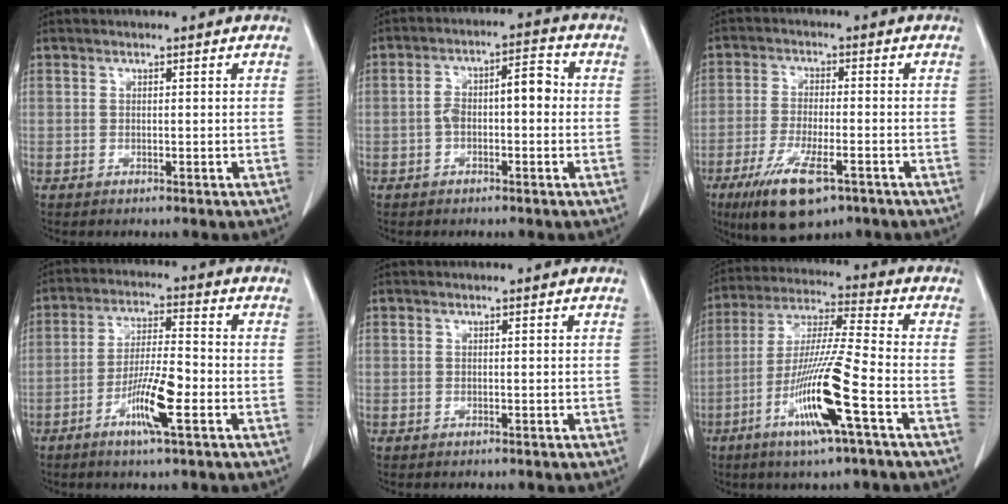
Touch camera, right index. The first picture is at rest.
{"total": 6.3, "force": [-0.4, 2.5, 5.8], "torque": [-0.104, 0.039, -0.007]}
{"total": 10.7, "force": [-6.1, 2.9, 8.3], "torque": [-0.155, -0.022, -0.099]}
{"total": 8.5, "force": [-3.5, 0.7, 7.7], "torque": [-0.146, -0.005, -0.063]}
{"total": 0.0}
{"total": 13.9, "force": [-5.6, -0.4, 12.7], "torque": [-0.253, -0.014, -0.107]}